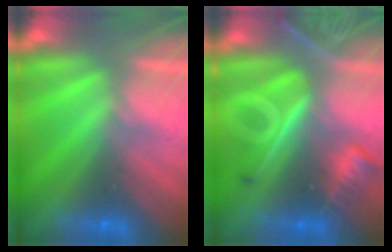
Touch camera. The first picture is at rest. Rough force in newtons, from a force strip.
{"total": 7.1}